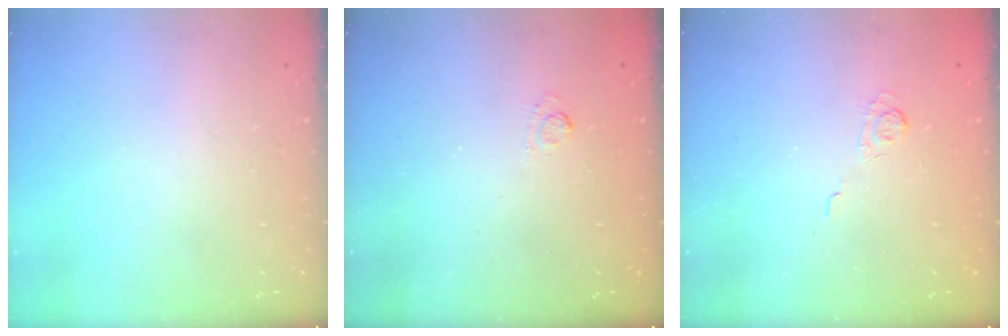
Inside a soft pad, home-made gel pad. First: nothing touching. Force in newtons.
{"total": 1.7, "press": 1.1, "slide": 1.3}
{"total": 2.0, "press": 1.3, "slide": 1.5}